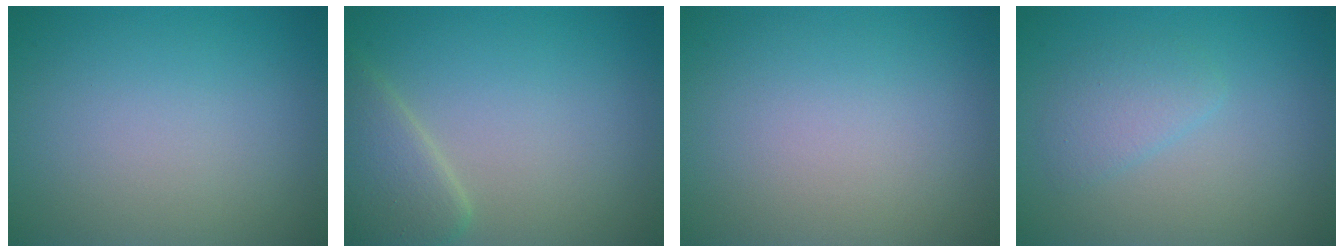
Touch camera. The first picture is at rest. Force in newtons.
{"total": 3.5, "press": 3.5, "slide": 0.3}
{"total": 0.0}
{"total": 1.8, "press": 1.8, "slide": 0.1}